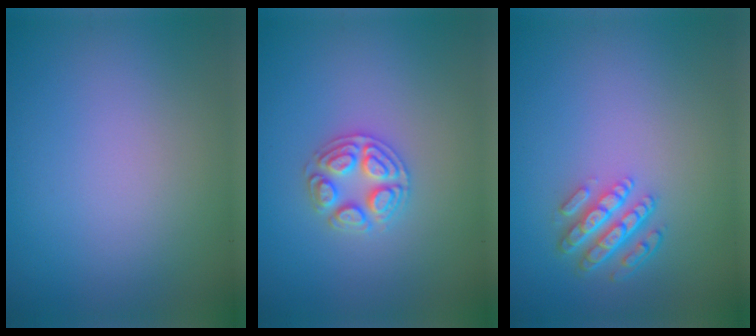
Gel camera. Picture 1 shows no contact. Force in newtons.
{"total": 3.4, "press": 3.4, "slide": 0.5}
{"total": 4.3, "press": 3.2, "slide": 2.8}